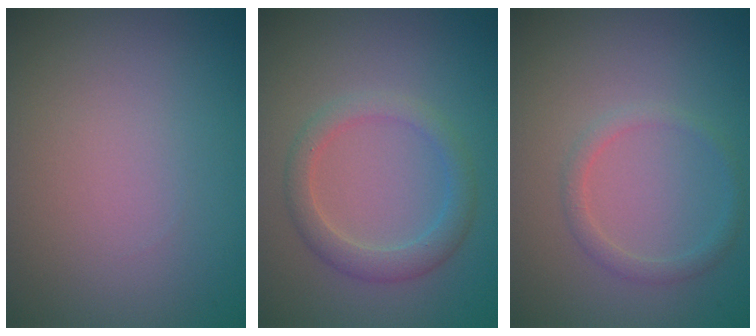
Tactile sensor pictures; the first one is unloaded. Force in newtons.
{"total": 2.6, "press": 2.6, "slide": 0.1}
{"total": 1.4, "press": 1.4, "slide": 0.1}